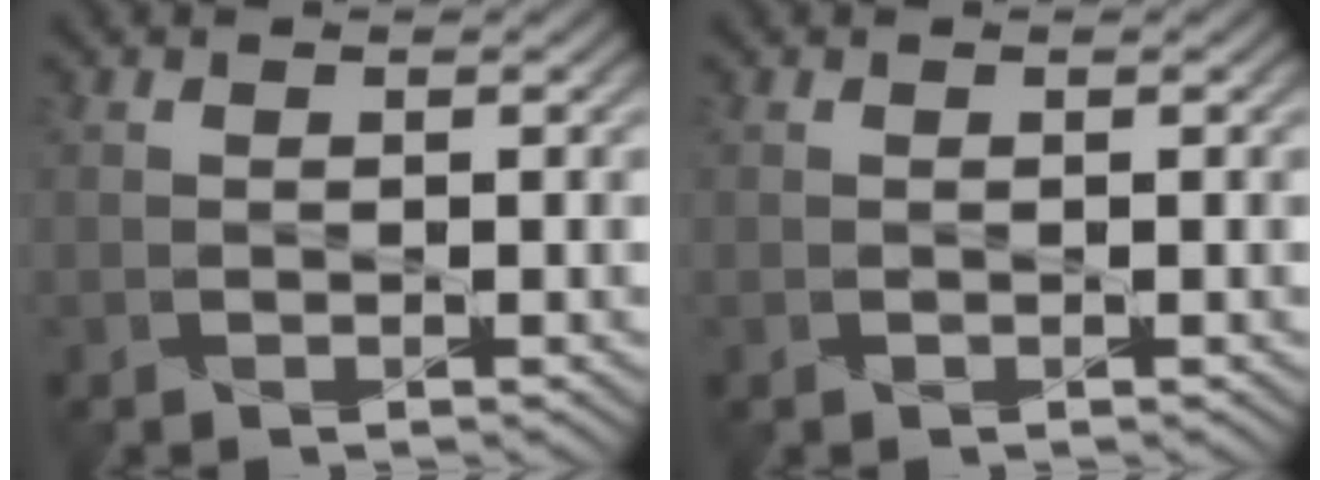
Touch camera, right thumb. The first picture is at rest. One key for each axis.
{"total": 0.0}